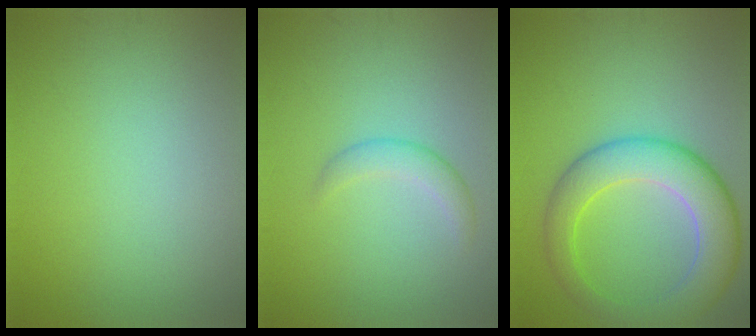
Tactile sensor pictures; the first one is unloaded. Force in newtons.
{"total": 1.9, "press": 1.9, "slide": 0.1}
{"total": 7.0, "press": 7.0, "slide": 0.2}